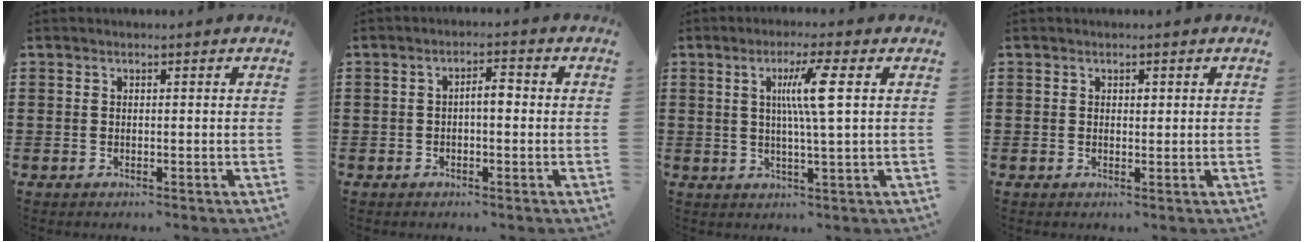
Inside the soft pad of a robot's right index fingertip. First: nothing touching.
{"total": 2.6, "force": [-0.5, 0.8, 2.4], "torque": [-0.045, 0.005, -0.011]}
{"total": 6.5, "force": [1.4, -0.3, 6.4], "torque": [-0.126, -0.002, 0.016]}
{"total": 0.6, "force": [0.2, 0.4, 0.4], "torque": [-0.009, 0.002, 0.004]}